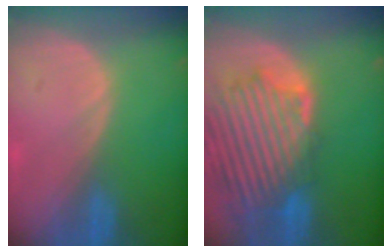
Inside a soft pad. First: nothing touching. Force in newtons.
{"total": 13.5, "press": 11.7, "slide": 6.8}